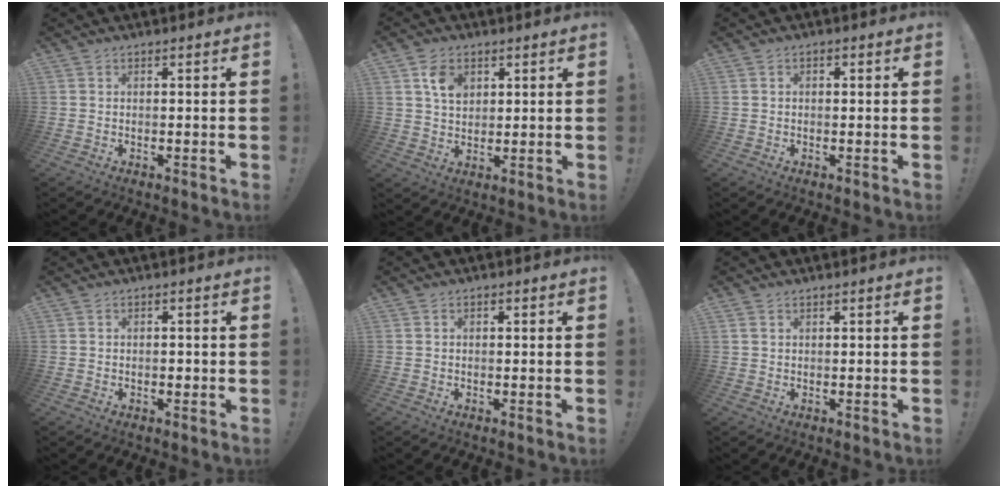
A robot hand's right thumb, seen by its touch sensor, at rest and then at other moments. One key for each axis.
{"total": 6.9, "fx": 3.1, "fy": 4.9, "fz": 3.8, "tx": -0.060, "ty": -0.003, "tz": 0.057}
{"total": 1.0, "fx": -0.6, "fy": 0.5, "fz": 0.5, "tx": -0.015, "ty": 0.006, "tz": -0.010}
{"total": 1.0, "fx": -0.5, "fy": 0.7, "fz": 0.5, "tx": -0.008, "ty": 0.002, "tz": -0.008}
{"total": 0.7, "fx": -0.4, "fy": 0.4, "fz": 0.4, "tx": -0.013, "ty": 0.004, "tz": -0.006}
{"total": 1.1, "fx": 0.7, "fy": 0.6, "fz": 0.5, "tx": -0.018, "ty": 0.006, "tz": 0.014}